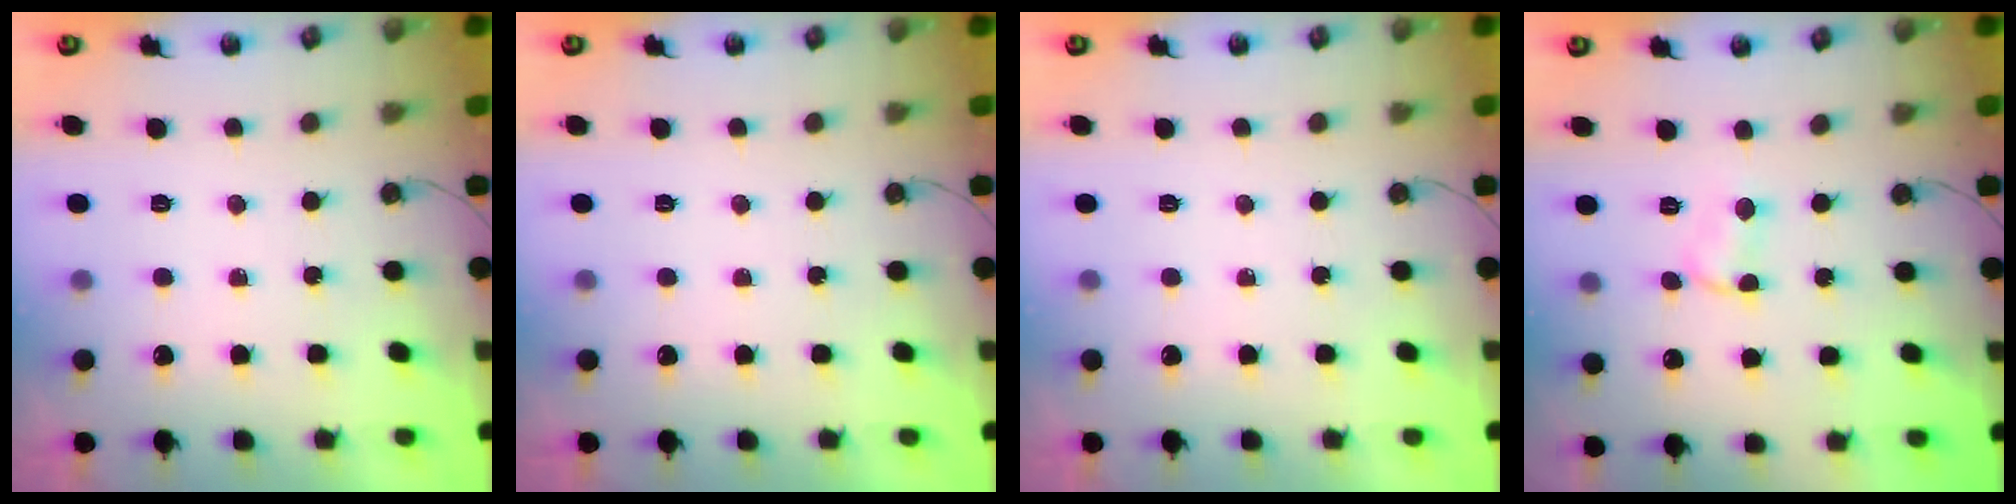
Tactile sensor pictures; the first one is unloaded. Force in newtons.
{"total": 0.0}
{"total": 0.0}
{"total": 2.8, "press": 2.8, "slide": 0.4}